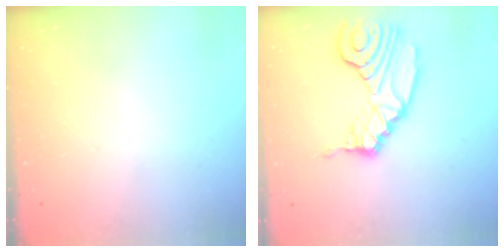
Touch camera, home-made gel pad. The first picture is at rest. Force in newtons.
{"total": 13.7, "press": 13.6, "slide": 1.6}